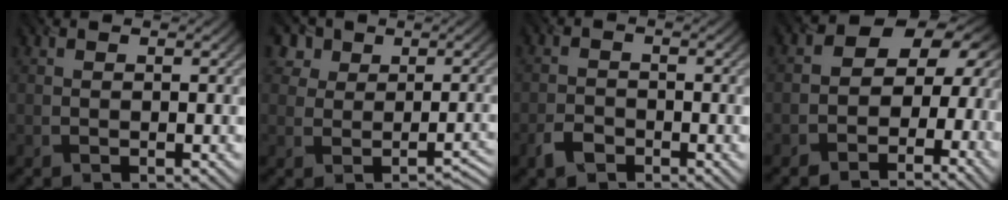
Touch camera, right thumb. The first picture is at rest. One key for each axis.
{"total": 4.4, "fx": 2.1, "fy": 3.4, "fz": 1.9, "tx": -0.026, "ty": 0.000, "tz": 0.033}
{"total": 2.6, "fx": -1.8, "fy": 1.5, "fz": 1.2, "tx": -0.028, "ty": -0.002, "tz": -0.041}
{"total": 10.2, "fx": -1.7, "fy": 7.9, "fz": 6.2, "tx": -0.058, "ty": -0.008, "tz": -0.043}